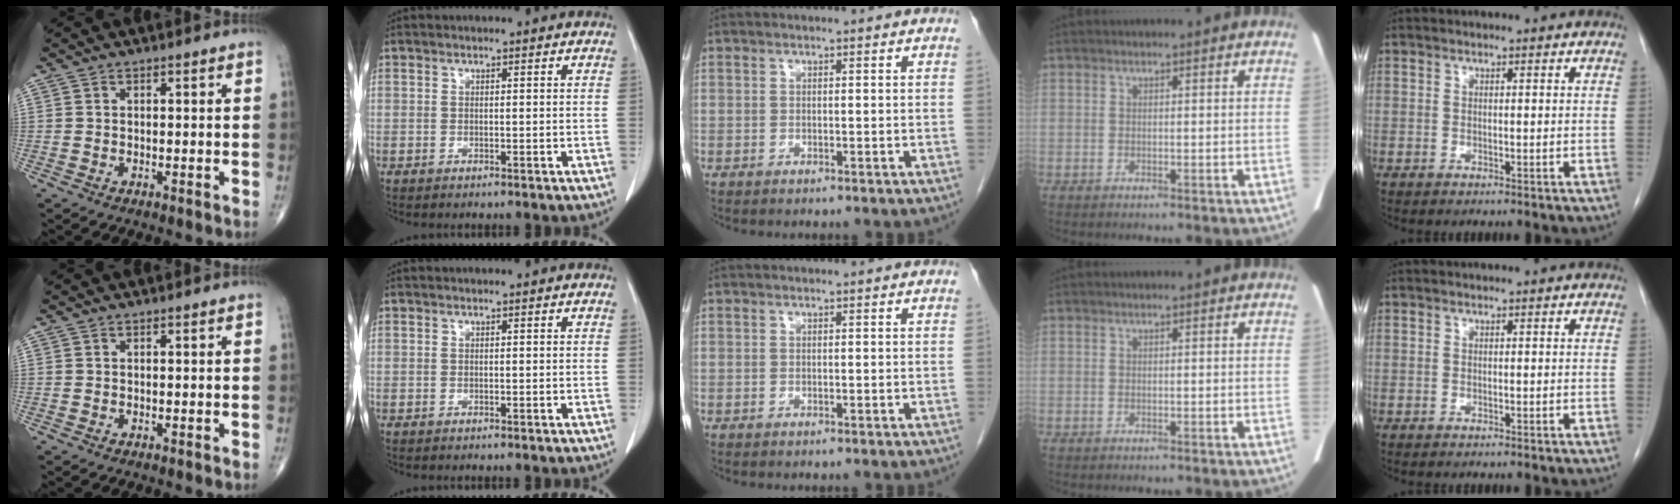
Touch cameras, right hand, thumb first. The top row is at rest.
{}